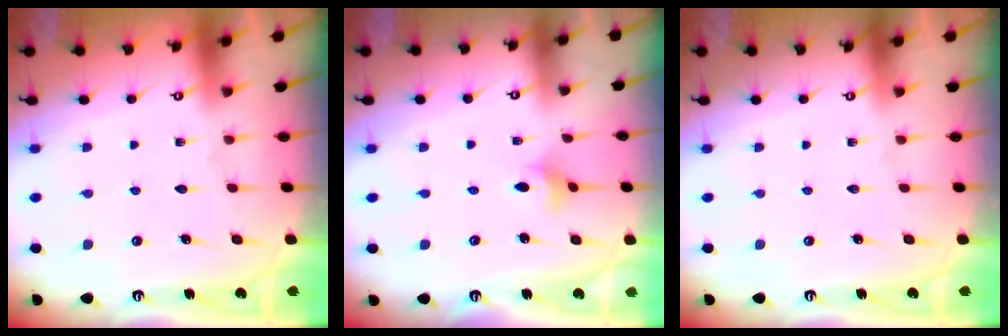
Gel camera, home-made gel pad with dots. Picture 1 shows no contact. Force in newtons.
{"total": 3.0, "press": 2.9, "slide": 0.6}
{"total": 0.0}